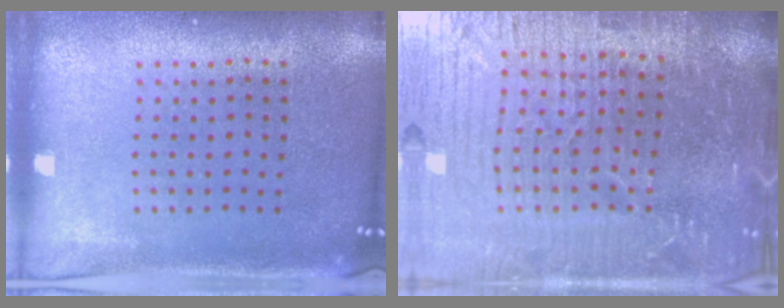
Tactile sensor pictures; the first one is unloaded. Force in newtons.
{"total": 6.9, "press": 6.0, "slide": 3.4}